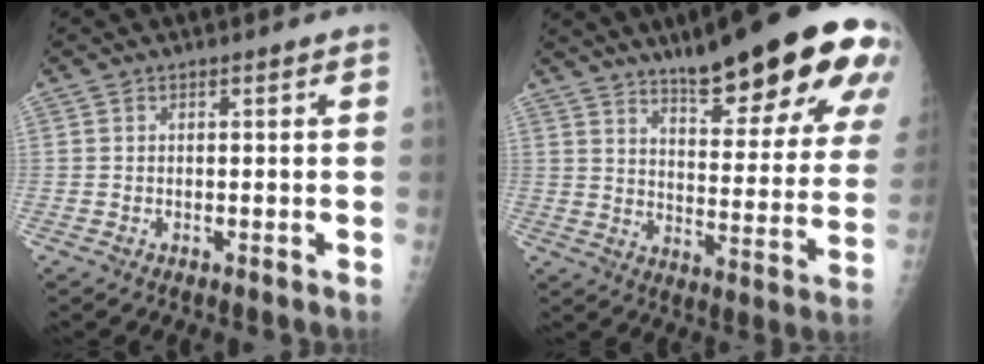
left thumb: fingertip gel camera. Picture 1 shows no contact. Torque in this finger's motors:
{"motor_torque": [0.85, 0.90, 1.62, -1.15, 0.29]}